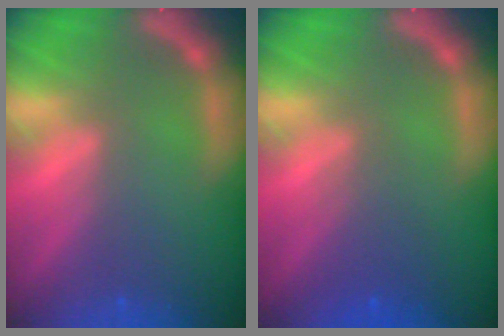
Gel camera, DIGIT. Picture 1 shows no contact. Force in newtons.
{"total": 2.5}